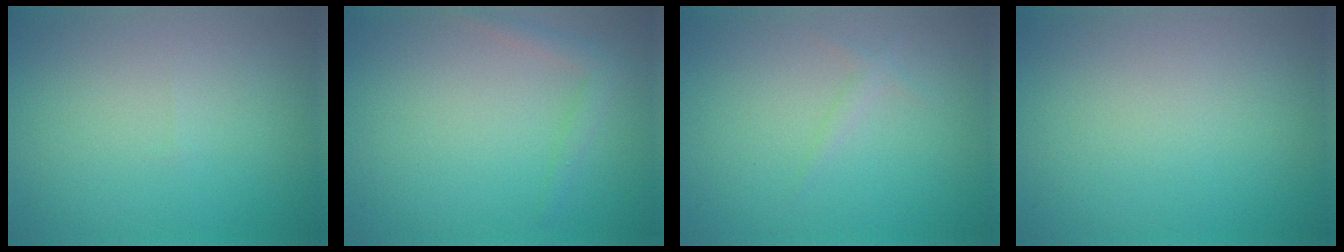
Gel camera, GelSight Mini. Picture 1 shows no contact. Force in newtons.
{"total": 1.5, "press": 1.5, "slide": 0.1}
{"total": 0.8, "press": 0.8, "slide": 0.1}
{"total": 0.0}